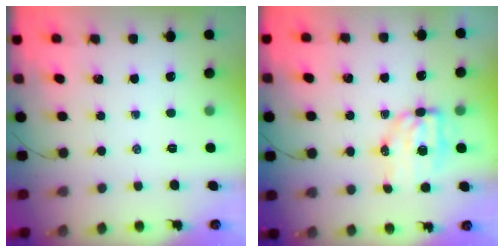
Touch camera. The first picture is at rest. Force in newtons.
{"total": 8.1, "press": 8.0, "slide": 1.6}